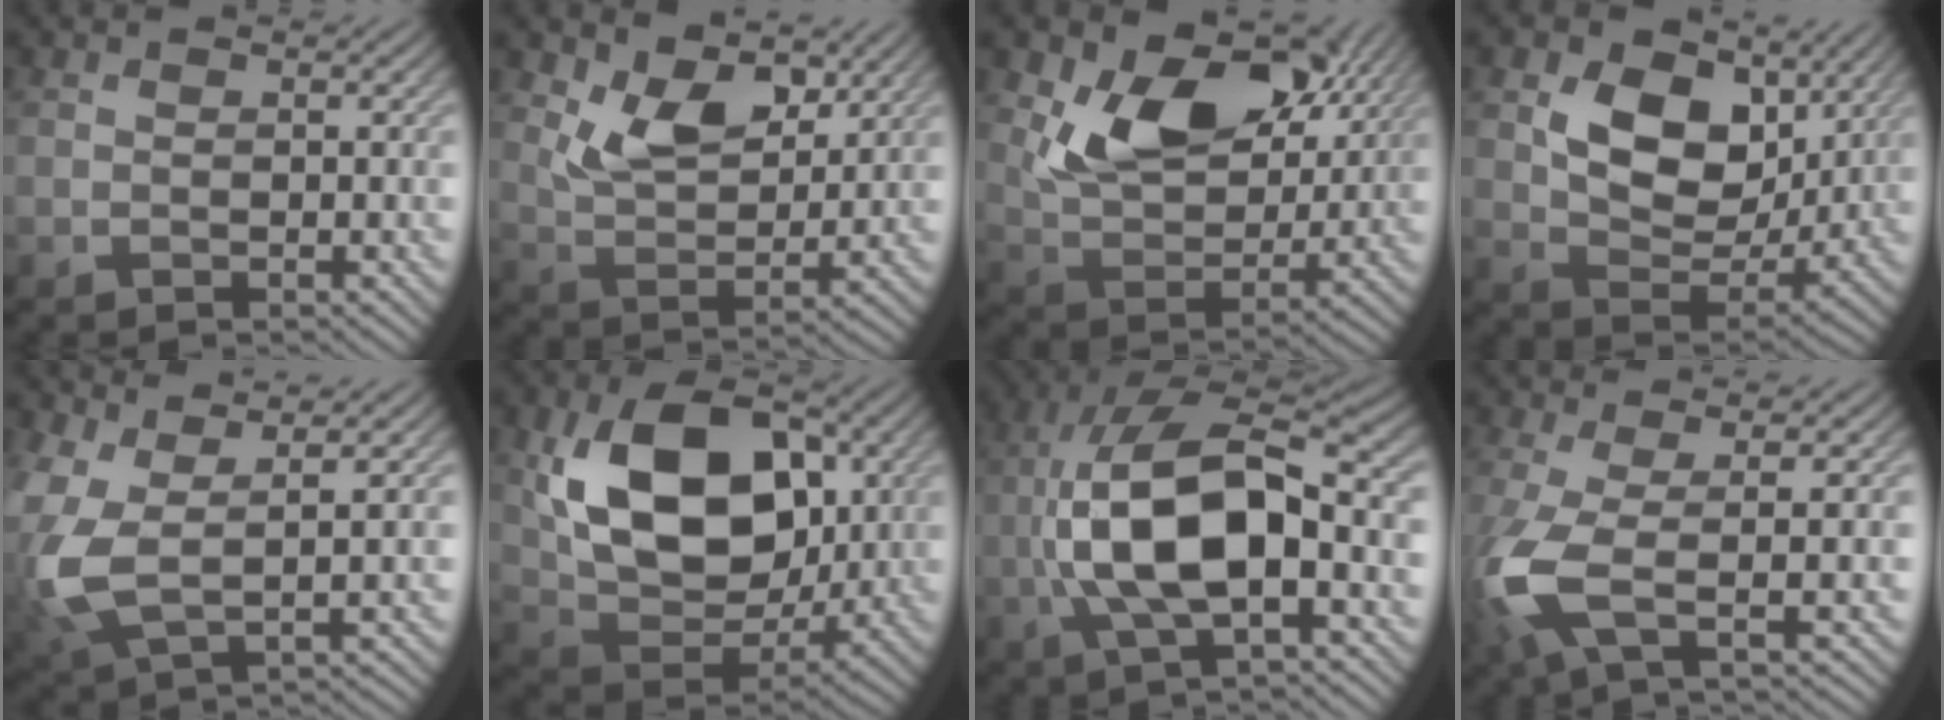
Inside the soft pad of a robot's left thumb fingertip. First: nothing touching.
{"total": 7.2, "force": [4.3, 3.7, 4.3], "torque": [-0.090, -0.015, 0.079]}
{"total": 11.2, "force": [5.4, 7.0, 7.0], "torque": [-0.129, -0.013, 0.097]}
{"total": 11.0, "force": [3.8, 7.4, 7.2], "torque": [-0.136, -0.008, 0.061]}
{"total": 6.6, "force": [1.7, 2.9, 5.7], "torque": [-0.146, -0.005, 0.032]}
{"total": 14.6, "force": [3.3, 9.7, 10.4], "torque": [-0.196, -0.006, 0.065]}
{"total": 14.2, "force": [-1.6, 5.7, 12.9], "torque": [-0.265, 0.003, -0.037]}
{"total": 6.9, "force": [-0.9, 1.6, 6.6], "torque": [-0.161, -0.011, -0.023]}